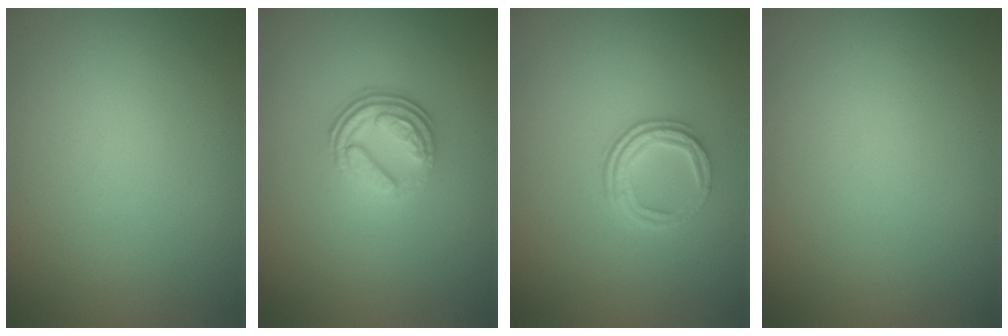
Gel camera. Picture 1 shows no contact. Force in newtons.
{"total": 3.7, "press": 2.6, "slide": 2.6}
{"total": 2.4, "press": 1.7, "slide": 1.7}
{"total": 0.0}